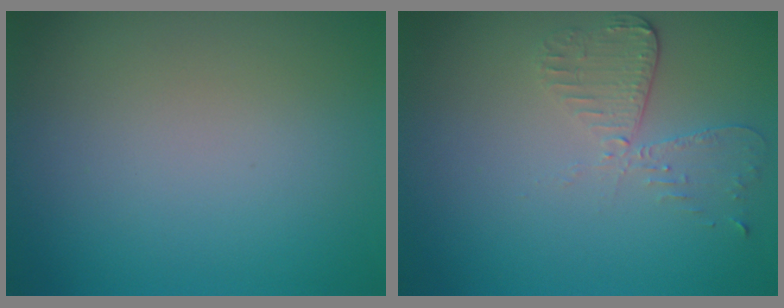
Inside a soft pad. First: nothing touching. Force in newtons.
{"total": 2.9, "press": 2.6, "slide": 1.3}